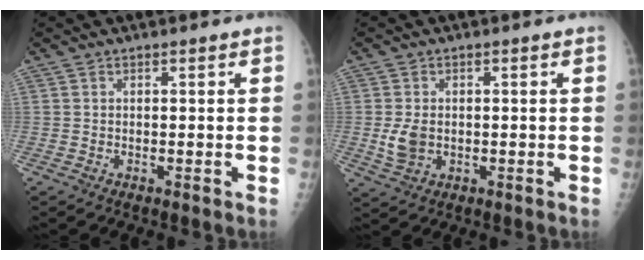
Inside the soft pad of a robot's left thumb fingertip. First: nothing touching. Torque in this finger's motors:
{"motor_torque": [-0.29, 0.31, 0.47, 0.10, 0.15]}